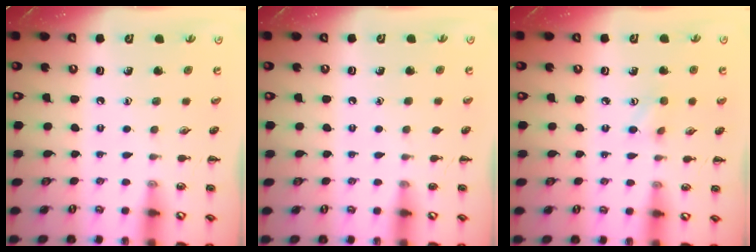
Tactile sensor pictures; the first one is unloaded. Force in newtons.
{"total": 0.0}
{"total": 3.2, "press": 3.1, "slide": 0.9}